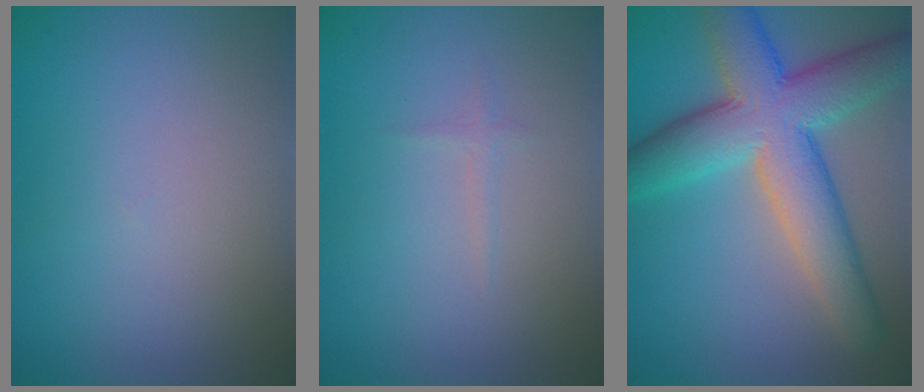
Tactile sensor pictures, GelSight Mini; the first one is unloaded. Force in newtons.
{"total": 0.6, "press": 0.6, "slide": 0.0}
{"total": 9.7, "press": 9.7, "slide": 0.4}